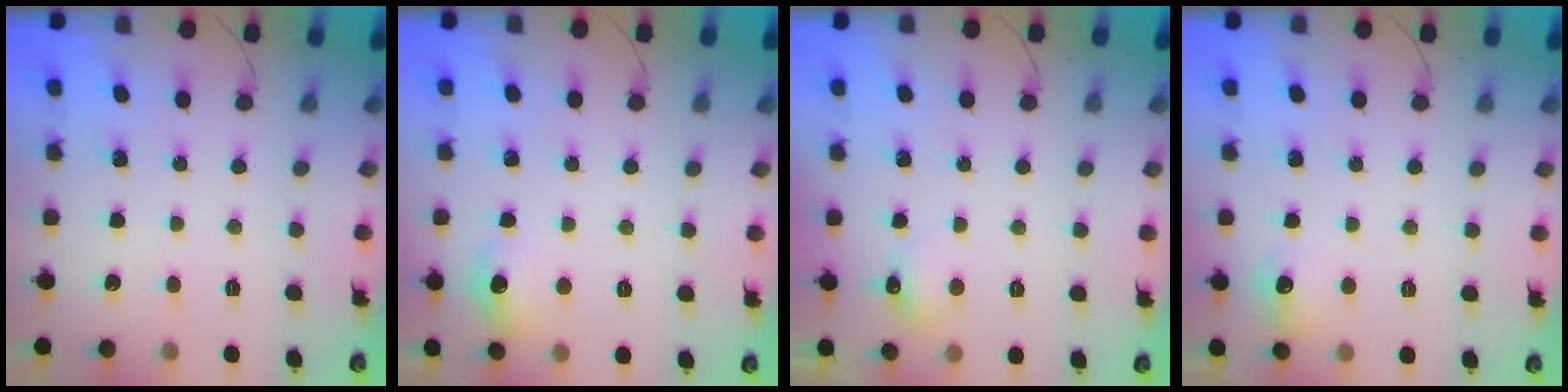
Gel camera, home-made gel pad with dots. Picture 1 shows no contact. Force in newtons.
{"total": 7.9, "press": 7.6, "slide": 2.1}
{"total": 5.4, "press": 5.2, "slide": 1.5}
{"total": 6.9, "press": 6.7, "slide": 1.7}